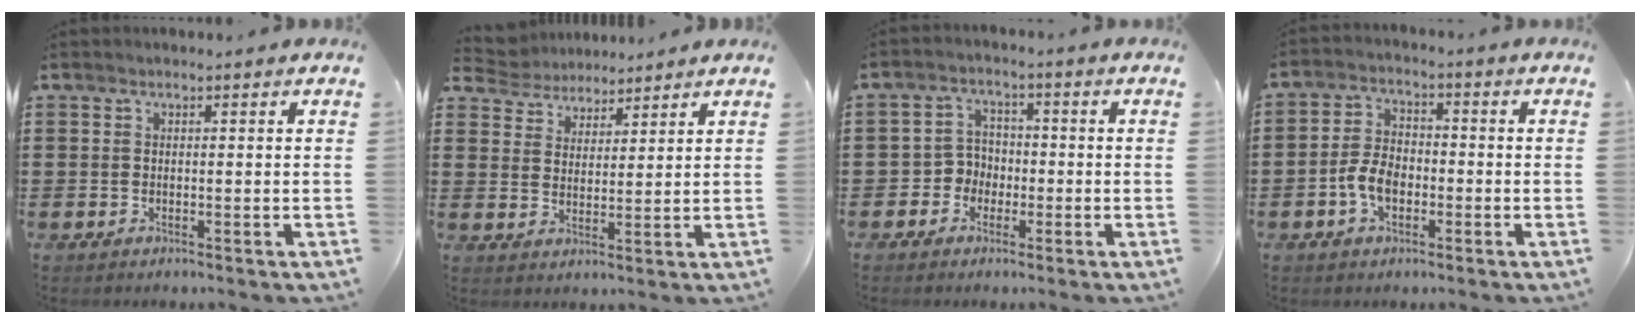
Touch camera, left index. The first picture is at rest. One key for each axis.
{"total": 4.2, "fx": 3.9, "fy": 1.4, "fz": -0.4, "tx": -0.016, "ty": -0.015, "tz": 0.070}
{"total": 3.7, "fx": -1.8, "fy": 3.1, "fz": 1.0, "tx": -0.030, "ty": 0.007, "tz": -0.040}
{"total": 5.3, "fx": -1.9, "fy": 3.1, "fz": 3.8, "tx": -0.094, "ty": 0.001, "tz": -0.042}